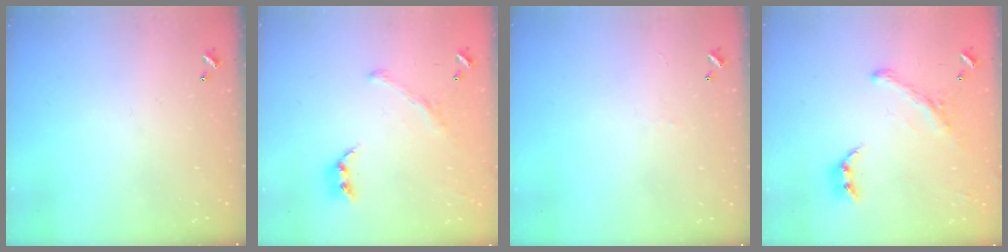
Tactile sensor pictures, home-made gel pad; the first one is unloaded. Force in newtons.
{"total": 1.2, "press": 0.6, "slide": 1.0}
{"total": 2.7, "press": 2.6, "slide": 0.5}
{"total": 2.2, "press": 1.9, "slide": 1.0}